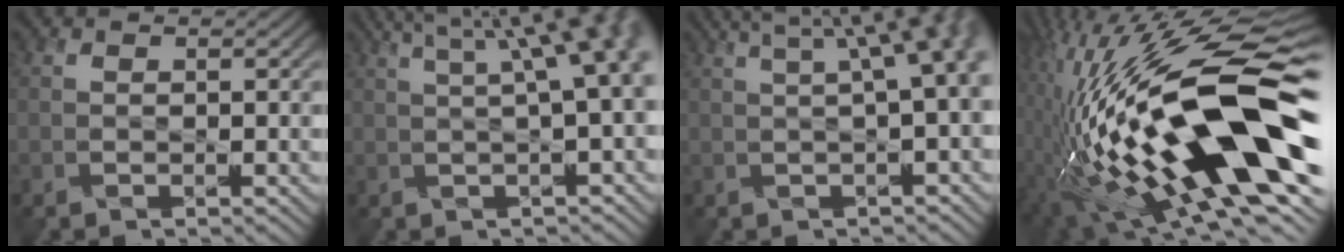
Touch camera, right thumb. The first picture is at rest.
{"total": 11.6, "force": [4.0, 3.6, 10.2], "torque": [-0.115, 0.048, 0.048]}
{"total": 10.4, "force": [3.5, 3.5, 9.2], "torque": [-0.096, 0.047, 0.038]}
{"total": 21.3, "force": [-3.2, 6.5, 20.0], "torque": [-0.368, 0.009, -0.070]}